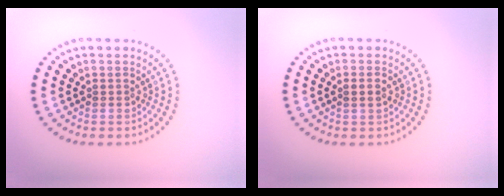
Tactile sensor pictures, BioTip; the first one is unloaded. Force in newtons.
{"total": 1.2, "press": 1.2, "slide": 0.3}